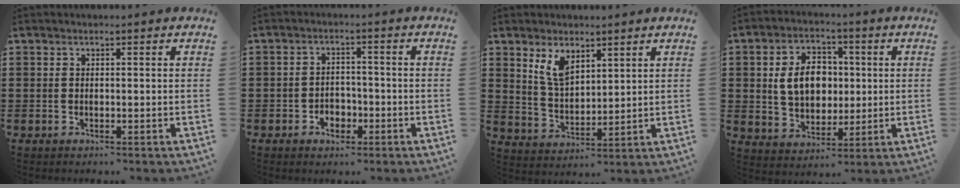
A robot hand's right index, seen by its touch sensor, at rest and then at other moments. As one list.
[{"total": 2.9, "force": [-1.6, 2.1, 1.2], "torque": [-0.027, 0.003, -0.035]}, {"total": 5.8, "force": [3.7, 2.7, 3.6], "torque": [-0.082, -0.001, 0.068]}, {"total": 8.2, "force": [0.9, 6.1, 5.4], "torque": [-0.119, 0.010, 0.008]}]